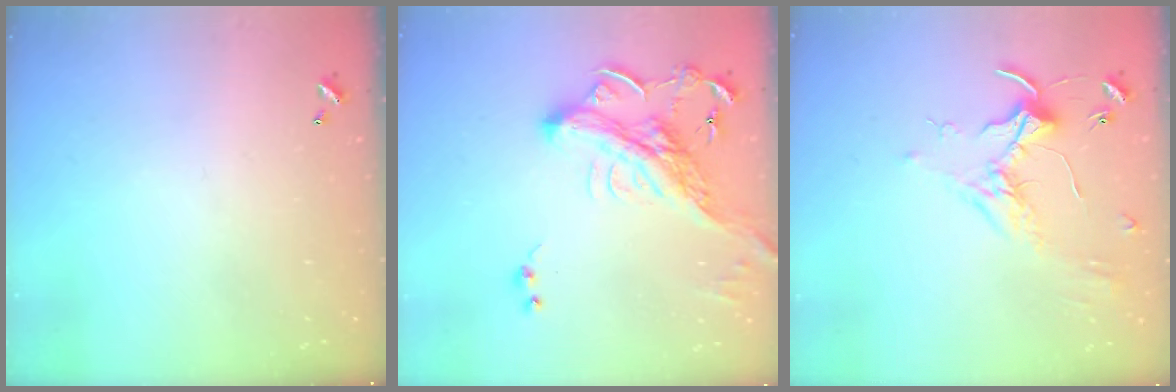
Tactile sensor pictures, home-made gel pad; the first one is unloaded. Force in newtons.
{"total": 6.2, "press": 6.0, "slide": 1.5}
{"total": 1.7, "press": 1.6, "slide": 0.4}